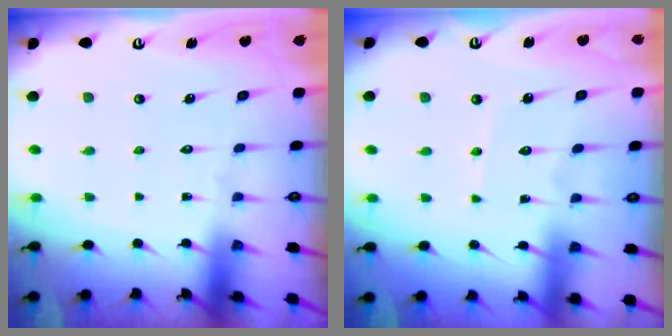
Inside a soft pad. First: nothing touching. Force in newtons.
{"total": 3.3, "press": 3.3, "slide": 0.2}